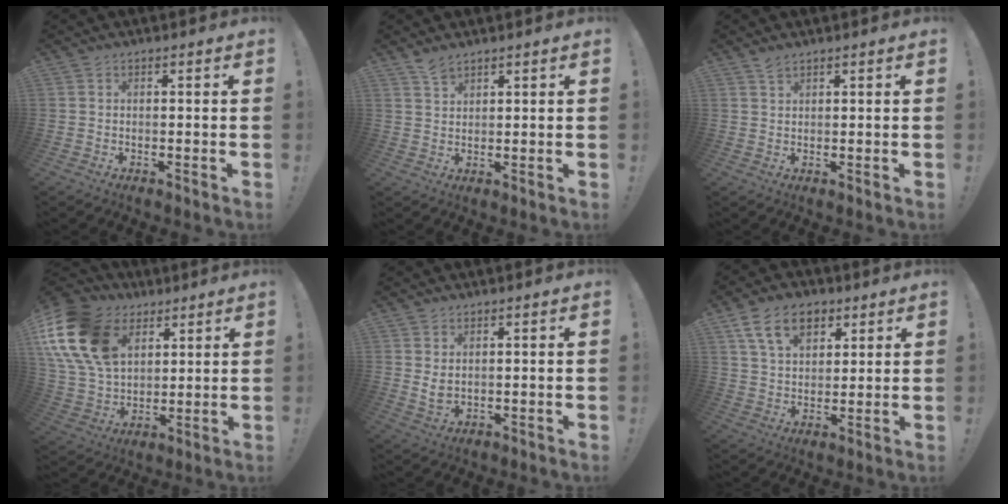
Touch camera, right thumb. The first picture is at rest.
{"total": 3.5, "force": [3.0, 1.0, 1.5], "torque": [-0.017, -0.022, 0.053]}
{"total": 2.2, "force": [1.8, 0.5, 1.1], "torque": [-0.016, -0.008, 0.032]}
{"total": 21.8, "force": [8.4, 15.4, 12.9], "torque": [-0.253, -0.028, 0.165]}
{"total": 3.4, "force": [1.5, 1.9, 2.5], "torque": [-0.027, -0.011, 0.025]}
{"total": 12.9, "force": [6.6, 8.3, 7.3], "torque": [-0.114, -0.014, 0.125]}